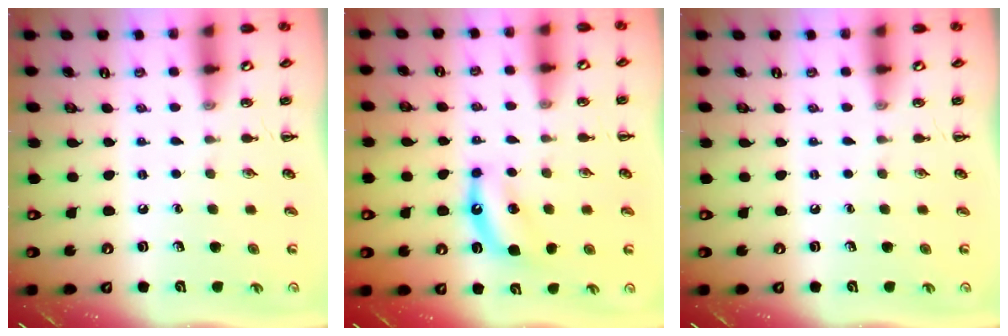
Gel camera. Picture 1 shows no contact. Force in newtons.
{"total": 6.9, "press": 6.9, "slide": 1.0}
{"total": 0.0}